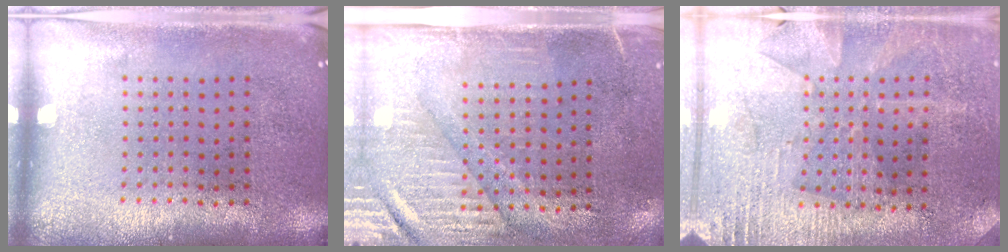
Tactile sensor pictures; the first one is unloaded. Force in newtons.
{"total": 3.0, "press": 2.6, "slide": 1.5}
{"total": 2.8, "press": 2.7, "slide": 0.7}